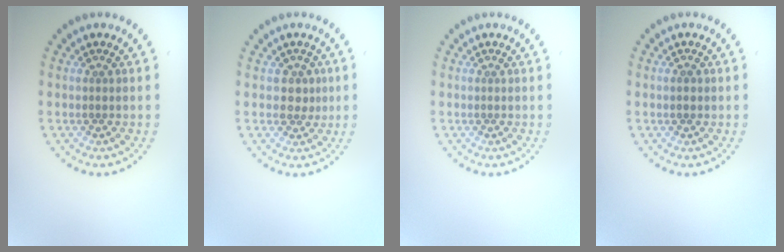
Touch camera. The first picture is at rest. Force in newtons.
{"total": 1.7, "press": 1.5, "slide": 0.8}
{"total": 0.0}
{"total": 1.1, "press": 1.1, "slide": 0.1}